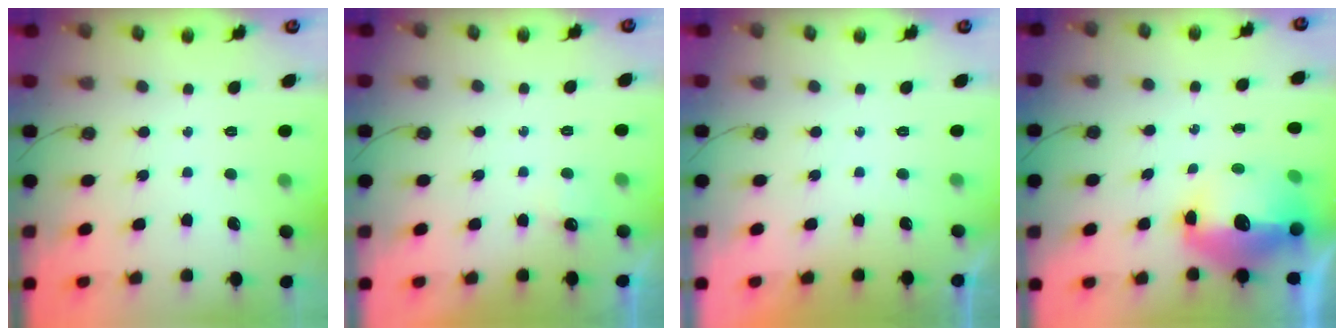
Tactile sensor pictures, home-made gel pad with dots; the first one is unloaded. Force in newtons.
{"total": 3.9, "press": 3.9, "slide": 0.7}
{"total": 0.0}
{"total": 16.7, "press": 16.6, "slide": 1.7}